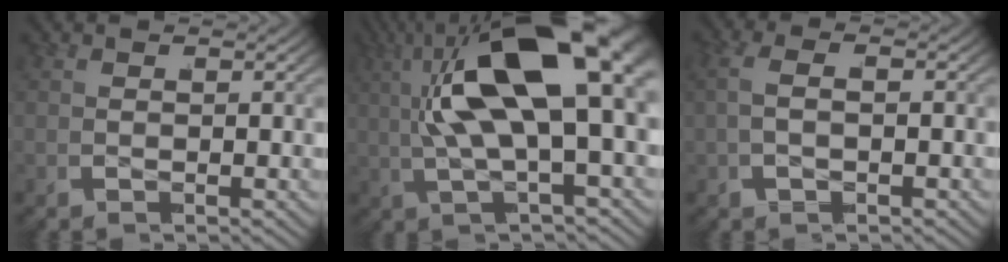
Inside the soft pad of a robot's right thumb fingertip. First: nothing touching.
{"total": 14.8, "force": [2.1, 6.4, 13.2], "torque": [-0.258, 0.011, 0.036]}
{"total": 2.2, "force": [-0.3, 1.1, 1.9], "torque": [-0.039, 0.018, -0.015]}